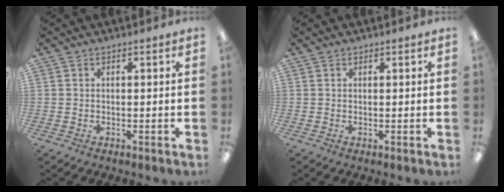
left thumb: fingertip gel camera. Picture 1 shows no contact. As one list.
[{"total": 0.7, "force": [0.6, 0.4, -0.1], "torque": [0.001, 0.001, 0.011]}]